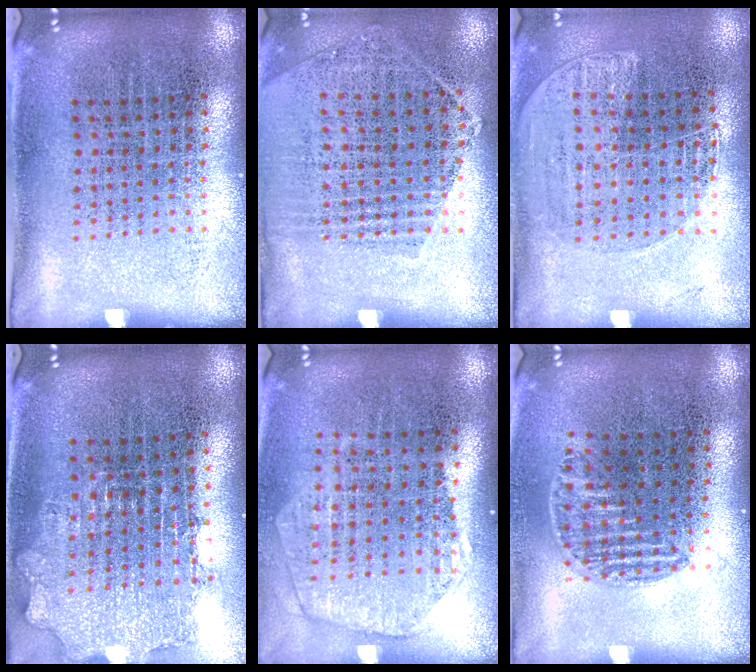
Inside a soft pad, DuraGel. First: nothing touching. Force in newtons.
{"total": 1.1, "press": 1.1, "slide": 0.4}
{"total": 1.3, "press": 1.3, "slide": 0.1}
{"total": 1.9, "press": 1.5, "slide": 1.1}
{"total": 1.8, "press": 1.7, "slide": 0.8}
{"total": 1.0, "press": 0.8, "slide": 0.6}